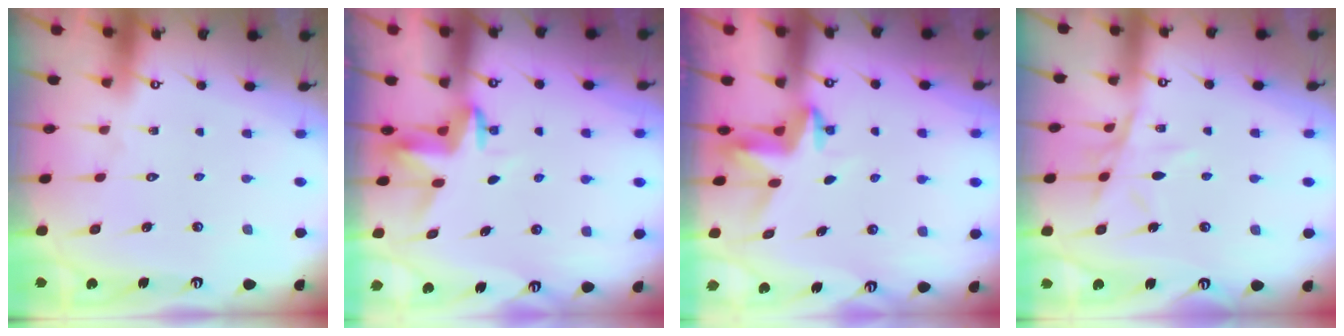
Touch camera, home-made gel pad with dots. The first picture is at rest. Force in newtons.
{"total": 3.6, "press": 3.6, "slide": 0.2}
{"total": 3.5, "press": 3.5, "slide": 0.3}
{"total": 9.3, "press": 9.3, "slide": 0.6}